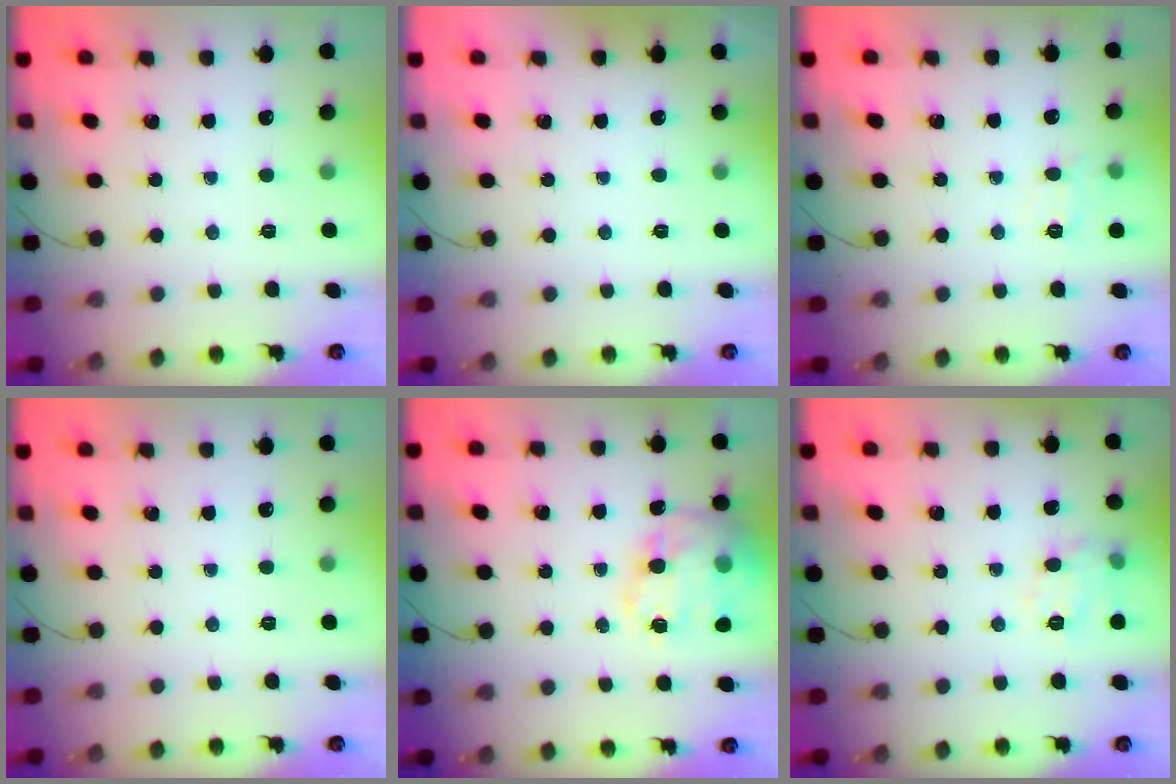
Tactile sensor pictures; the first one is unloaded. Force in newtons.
{"total": 1.8, "press": 1.7, "slide": 0.3}
{"total": 6.8, "press": 6.6, "slide": 1.6}
{"total": 0.0}
{"total": 19.1, "press": 18.8, "slide": 3.2}
{"total": 7.2, "press": 7.1, "slide": 1.1}